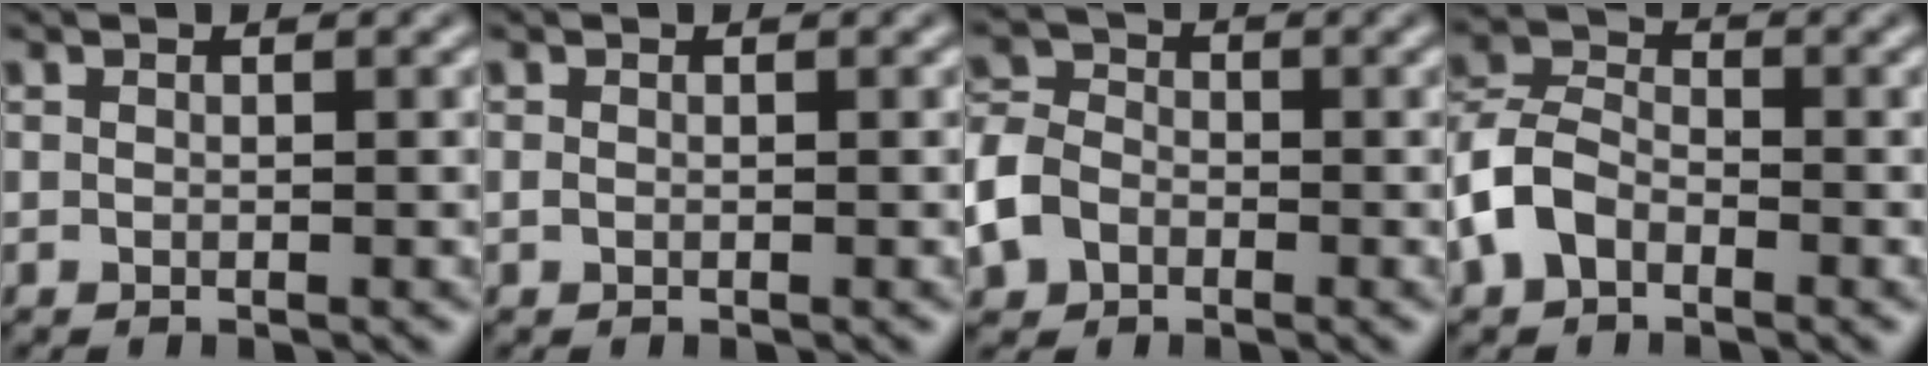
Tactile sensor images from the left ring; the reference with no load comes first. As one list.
[{"total": 0.0}, {"total": 5.1, "force": [-2.2, 3.8, 2.6], "torque": [-0.068, -0.002, -0.057]}, {"total": 4.7, "force": [-2.2, 3.0, 2.8], "torque": [-0.063, 0.007, -0.056]}]